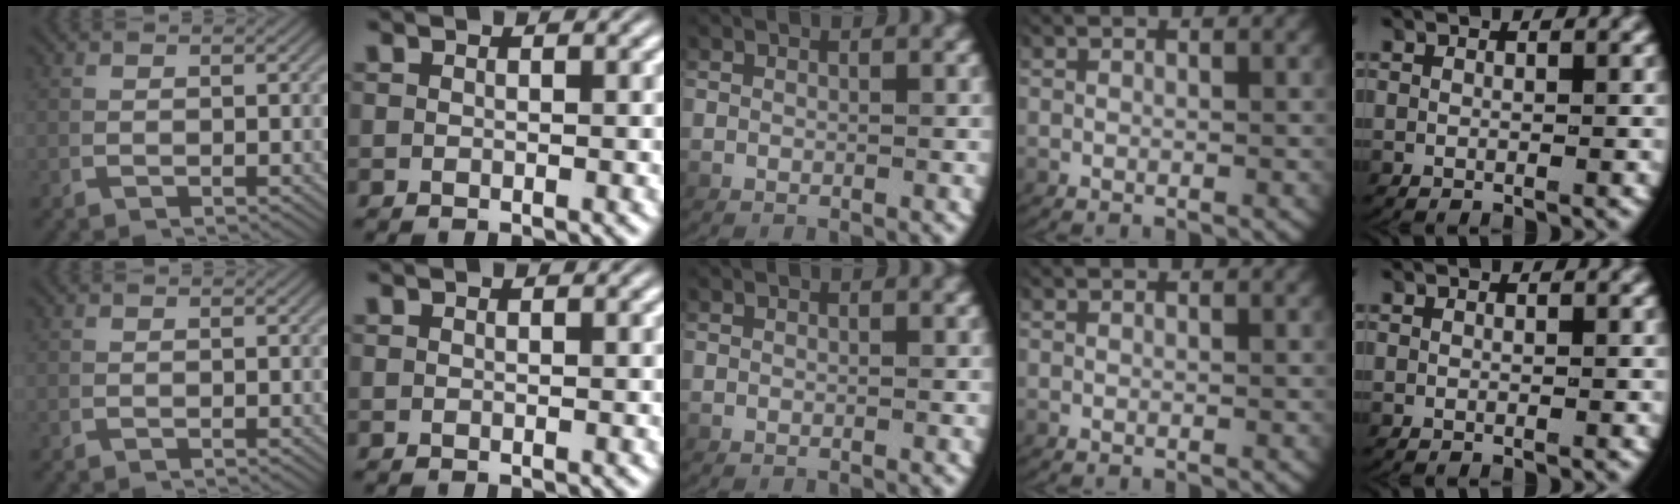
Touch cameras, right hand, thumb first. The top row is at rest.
{}